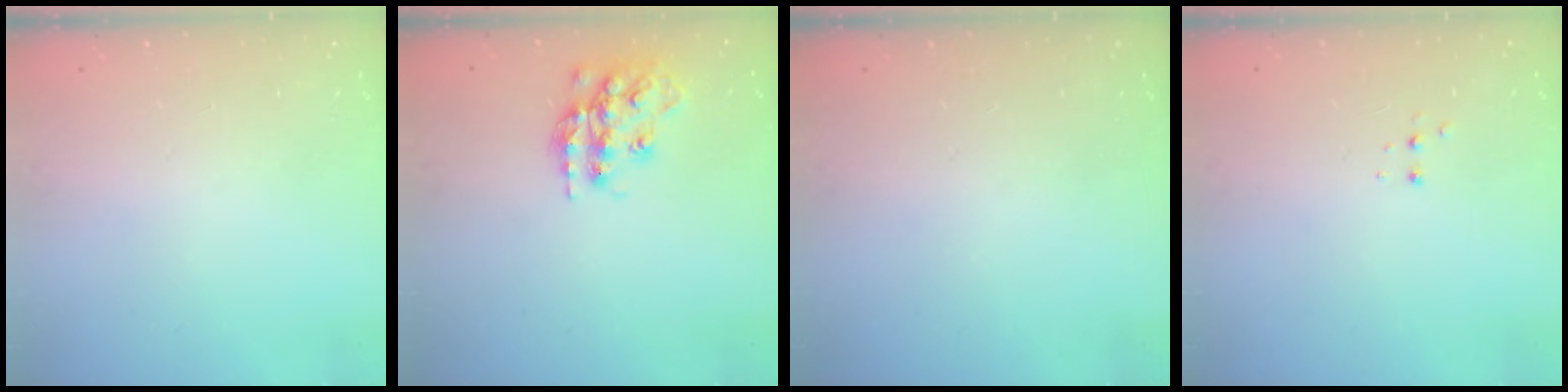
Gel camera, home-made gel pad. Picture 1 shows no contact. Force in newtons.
{"total": 14.9, "press": 14.8, "slide": 0.8}
{"total": 0.0}
{"total": 2.7, "press": 2.7, "slide": 0.5}